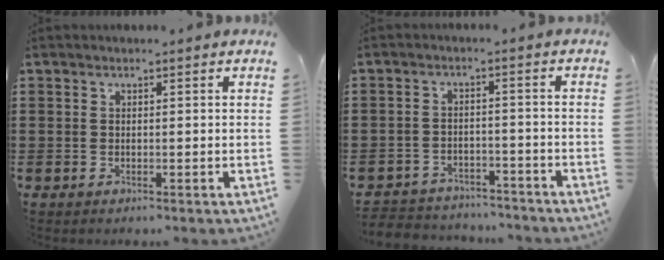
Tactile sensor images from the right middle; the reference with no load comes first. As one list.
[{"total": 3.5, "force": [-3.5, 0.7, -0.2], "torque": [-0.004, 0.002, -0.076]}]